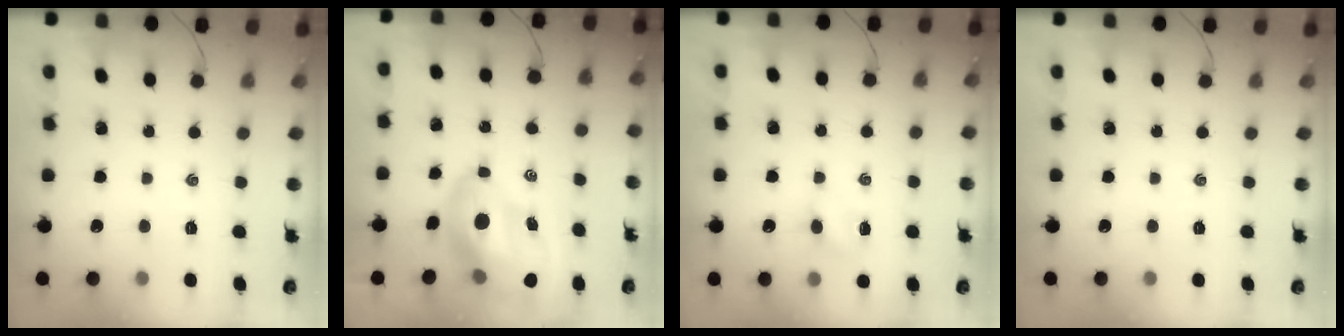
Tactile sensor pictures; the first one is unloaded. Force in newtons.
{"total": 15.6, "press": 15.0, "slide": 4.5}
{"total": 3.3, "press": 3.1, "slide": 0.9}
{"total": 0.0}